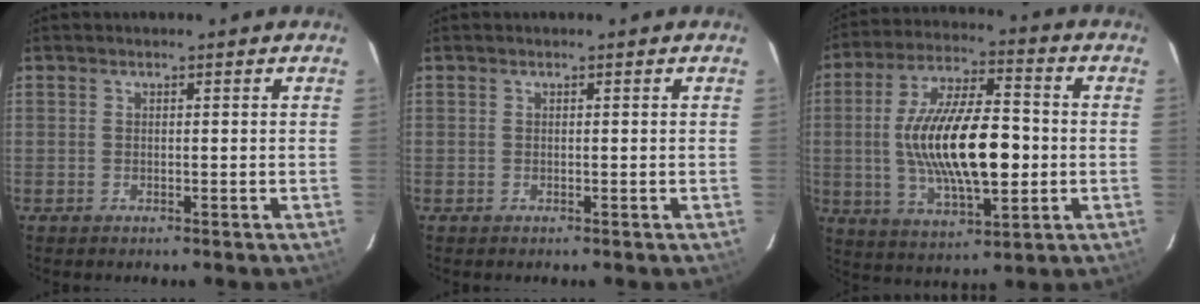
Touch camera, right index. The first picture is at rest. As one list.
[{"total": 0.0}, {"total": 18.8, "force": [-1.2, 7.0, 17.5], "torque": [-0.324, 0.003, -0.016]}]